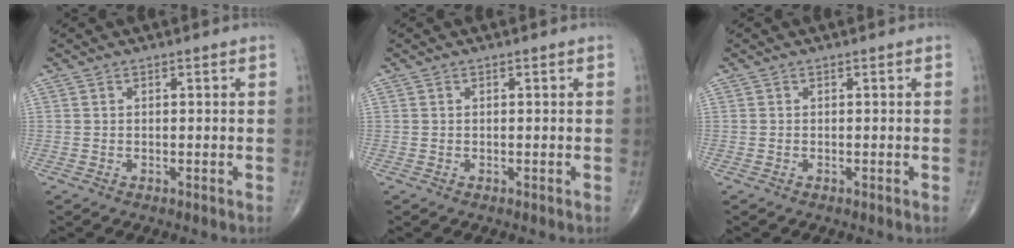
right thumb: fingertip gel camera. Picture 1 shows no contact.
{"total": 0.0}
{"total": 0.0}